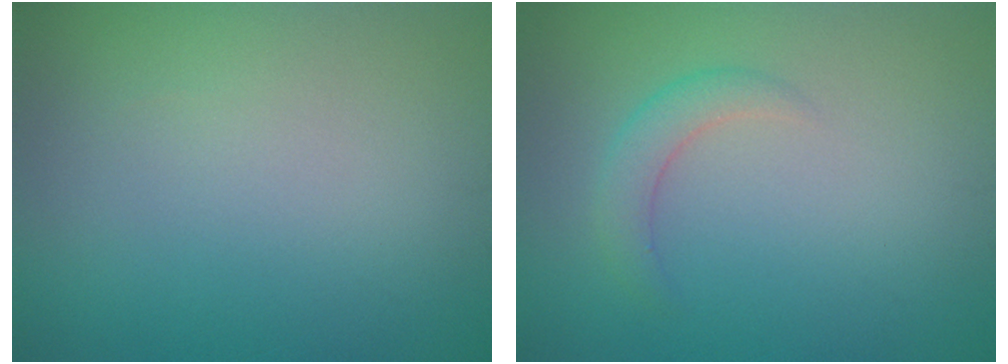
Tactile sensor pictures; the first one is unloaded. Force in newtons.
{"total": 2.0, "press": 2.0, "slide": 0.1}